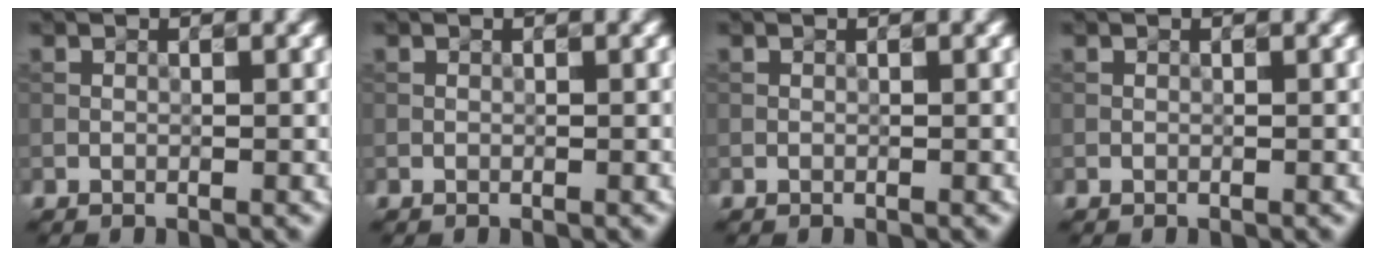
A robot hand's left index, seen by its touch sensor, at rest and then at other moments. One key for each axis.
{"total": 0.0}
{"total": 0.0}
{"total": 0.0}